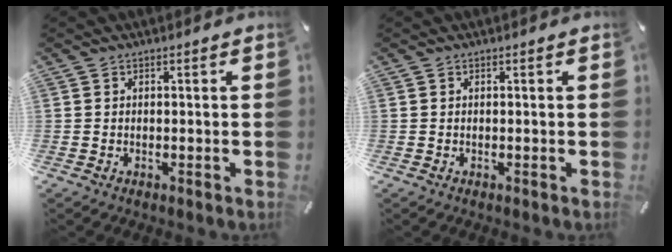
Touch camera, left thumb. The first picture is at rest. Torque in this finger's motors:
{"motor_torque": [-0.03, 0.00, 0.00, 0.00, 0.00]}